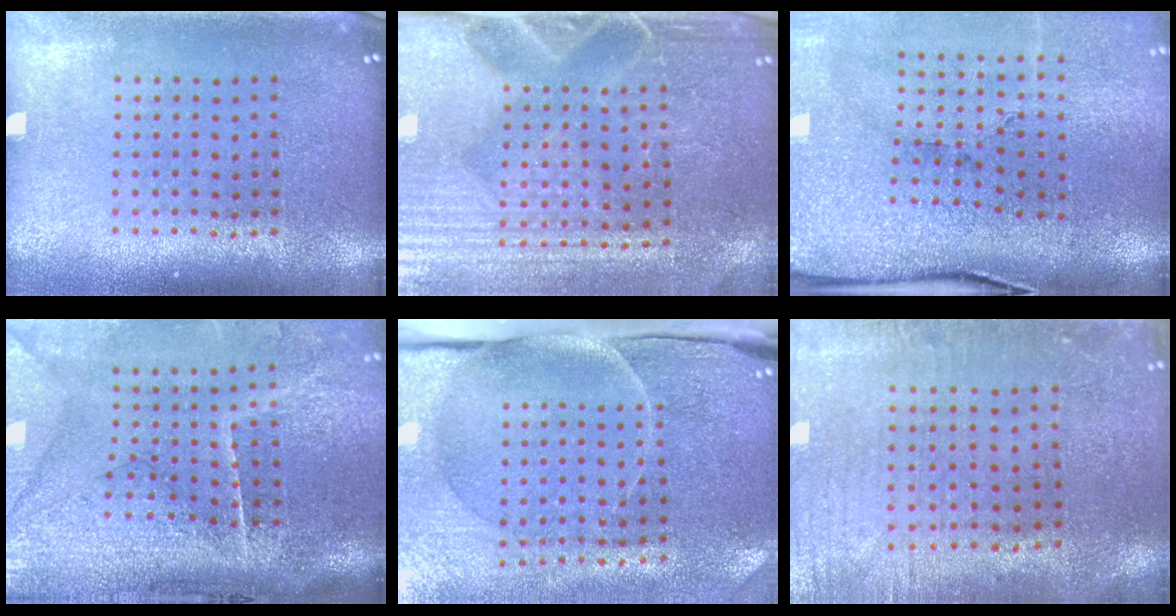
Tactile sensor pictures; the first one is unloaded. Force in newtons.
{"total": 4.6, "press": 4.2, "slide": 1.8}
{"total": 3.6, "press": 3.3, "slide": 1.5}
{"total": 4.8, "press": 3.9, "slide": 2.7}
{"total": 4.8, "press": 3.9, "slide": 2.8}
{"total": 0.5, "press": 0.3, "slide": 0.5}